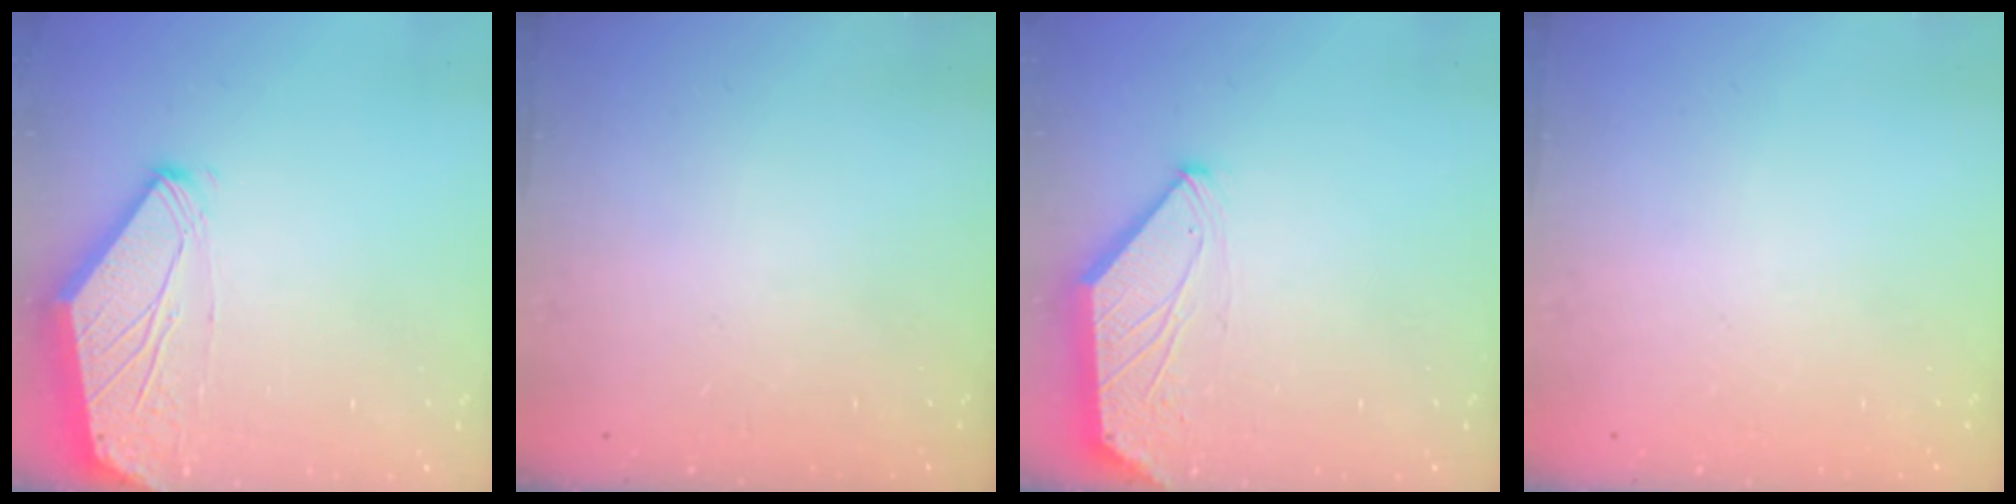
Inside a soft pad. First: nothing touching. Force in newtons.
{"total": 0.0}
{"total": 1.3, "press": 1.3, "slide": 0.3}
{"total": 0.0}